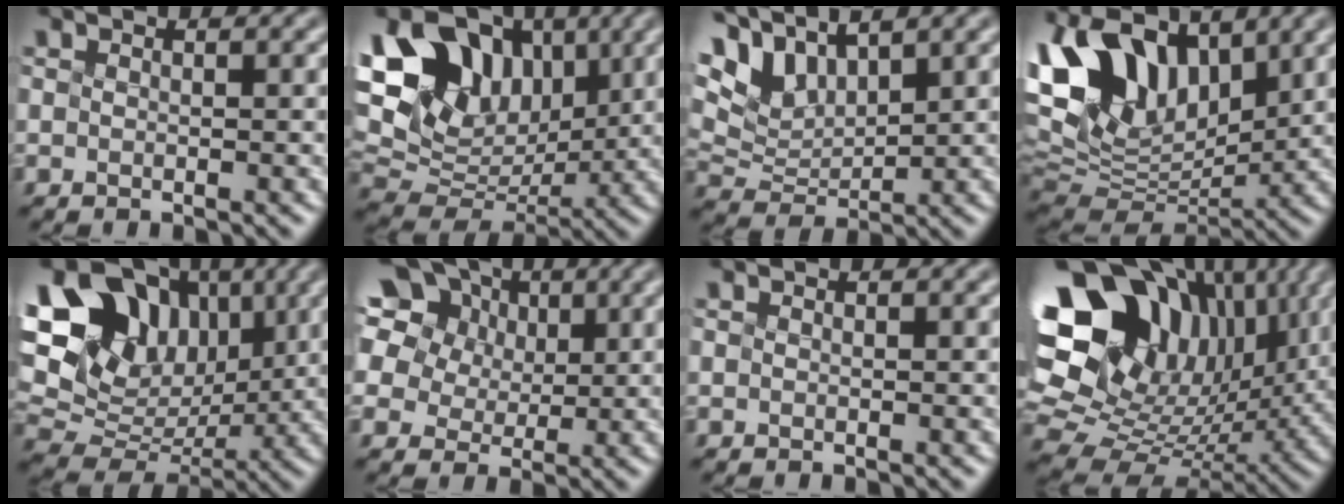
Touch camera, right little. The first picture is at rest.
{"total": 13.6, "force": [4.9, 9.9, 7.9], "torque": [-0.160, 0.047, 0.099]}
{"total": 5.8, "force": [4.2, 2.5, 3.1], "torque": [-0.076, 0.015, 0.092]}
{"total": 13.4, "force": [6.0, 8.4, 8.6], "torque": [-0.199, 0.021, 0.119]}
{"total": 15.3, "force": [5.8, 11.5, 8.3], "torque": [-0.163, 0.052, 0.121]}
{"total": 16.4, "force": [9.3, 10.9, 7.9], "torque": [-0.191, 0.074, 0.163]}
{"total": 0.0}
{"total": 17.5, "force": [6.1, 12.6, 10.5], "torque": [-0.206, 0.027, 0.135]}